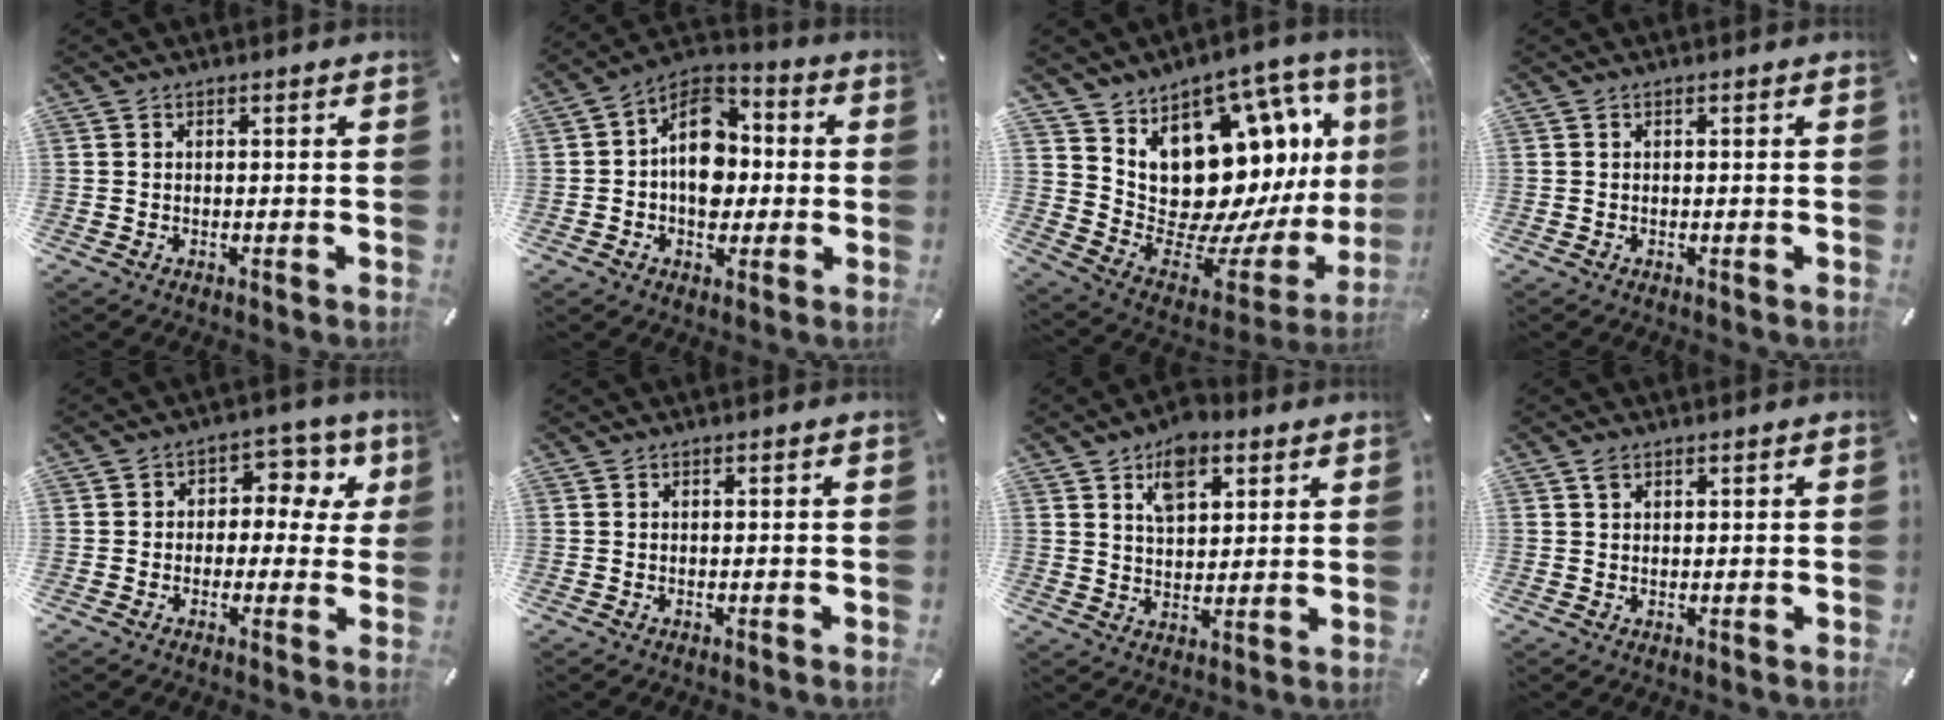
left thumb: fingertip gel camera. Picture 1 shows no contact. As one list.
[{"total": 12.9, "force": [-1.1, 9.8, 8.4], "torque": [-0.133, 0.013, -0.022]}, {"total": 20.7, "force": [6.7, 14.5, 13.2], "torque": [-0.192, -0.094, 0.158]}, {"total": 0.0}, {"total": 7.9, "force": [1.8, 6.3, 4.4], "torque": [-0.049, -0.007, 0.026]}, {"total": 0.0}, {"total": 8.7, "force": [4.8, 5.3, 4.9], "torque": [-0.071, -0.013, 0.083]}, {"total": 1.6, "force": [1.1, 0.9, 0.8], "torque": [-0.009, -0.004, 0.019]}]